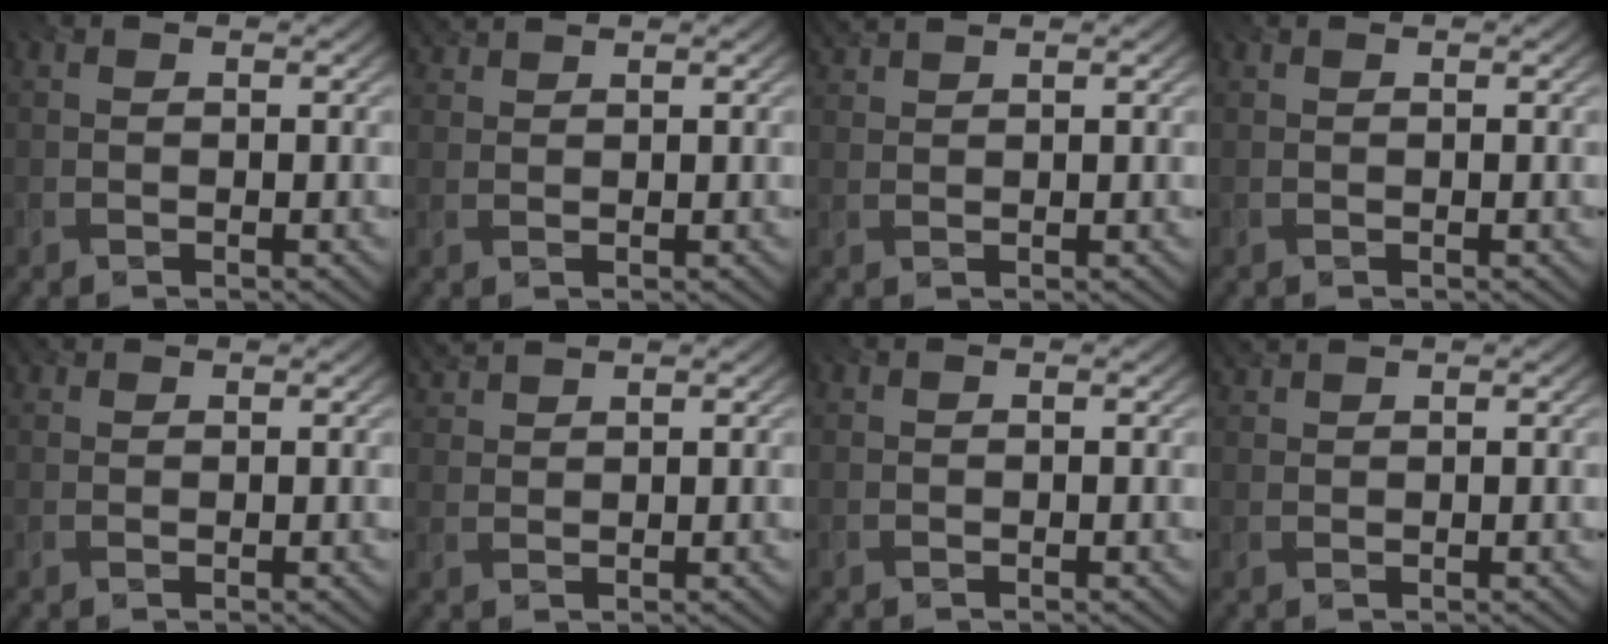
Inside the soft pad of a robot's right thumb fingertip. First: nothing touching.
{"total": 2.2, "force": [2.0, 0.3, 0.8], "torque": [-0.021, 0.007, 0.037]}
{"total": 2.2, "force": [2.0, 0.1, 0.9], "torque": [-0.024, 0.006, 0.038]}
{"total": 0.0}
{"total": 1.2, "force": [1.1, 0.4, 0.5], "torque": [-0.010, 0.005, 0.021]}
{"total": 2.9, "force": [2.6, 0.4, 1.1], "torque": [-0.031, 0.009, 0.049]}
{"total": 0.0}
{"total": 1.8, "force": [1.6, 0.0, 0.8], "torque": [-0.018, 0.006, 0.030]}